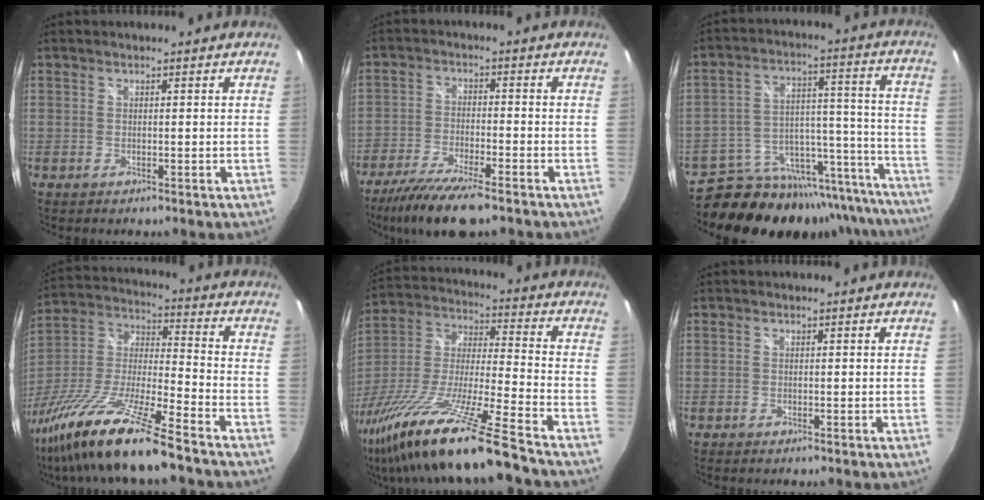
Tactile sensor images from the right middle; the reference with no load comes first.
{"total": 11.6, "force": [-8.8, 2.6, 7.1], "torque": [-0.161, -0.031, -0.163]}
{"total": 26.3, "force": [-22.9, 10.1, 8.0], "torque": [-0.109, 0.044, -0.302]}
{"total": 22.6, "force": [-16.3, 1.6, 15.6], "torque": [-0.300, -0.038, -0.302]}
{"total": 26.2, "force": [-19.3, 0.2, 17.6], "torque": [-0.323, -0.057, -0.347]}
{"total": 0.0}